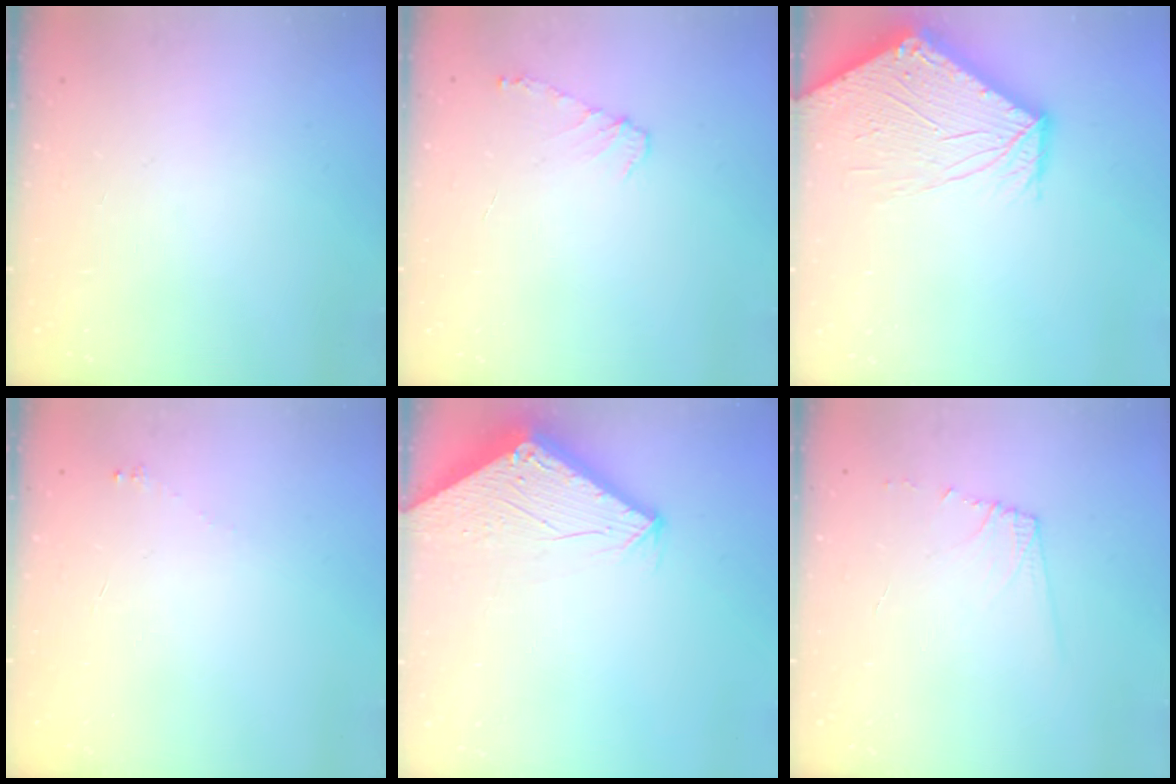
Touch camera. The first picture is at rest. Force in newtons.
{"total": 6.4, "press": 6.3, "slide": 0.6}
{"total": 11.1, "press": 11.0, "slide": 1.3}
{"total": 1.7, "press": 1.6, "slide": 0.2}
{"total": 2.8, "press": 2.8, "slide": 0.1}
{"total": 6.1, "press": 6.1, "slide": 0.6}